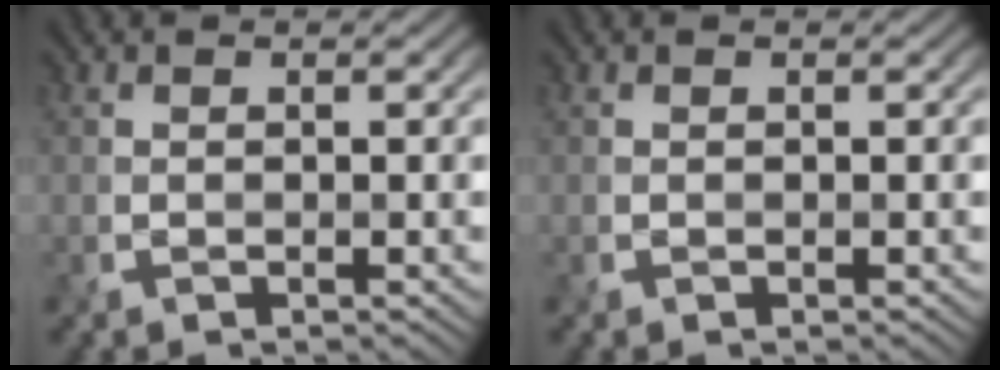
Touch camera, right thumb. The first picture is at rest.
{"total": 0.0}